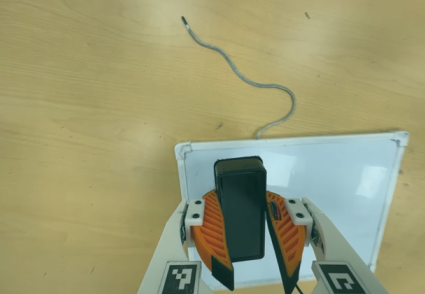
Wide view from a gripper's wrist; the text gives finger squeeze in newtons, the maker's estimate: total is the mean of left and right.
{"total": 11.3, "left": 10.7, "right": 11.9}